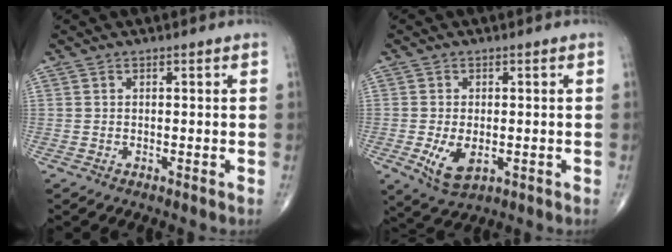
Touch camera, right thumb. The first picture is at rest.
{"total": 6.1, "force": [-1.4, 3.4, 4.9], "torque": [-0.090, -0.011, -0.016]}